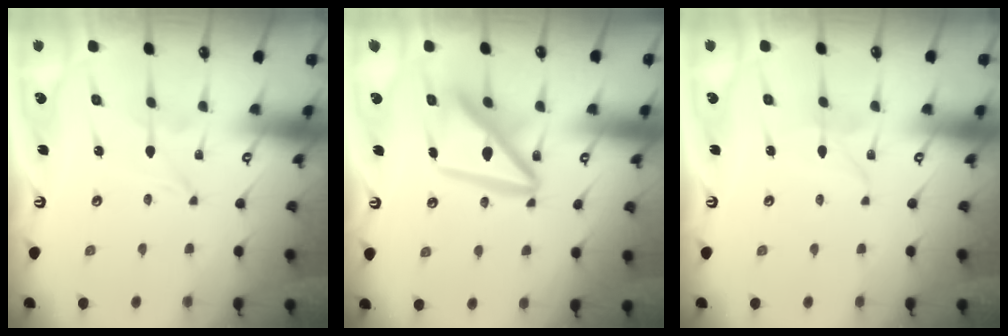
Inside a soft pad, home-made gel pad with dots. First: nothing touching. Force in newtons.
{"total": 14.6, "press": 14.5, "slide": 1.6}
{"total": 2.9, "press": 2.9, "slide": 0.3}